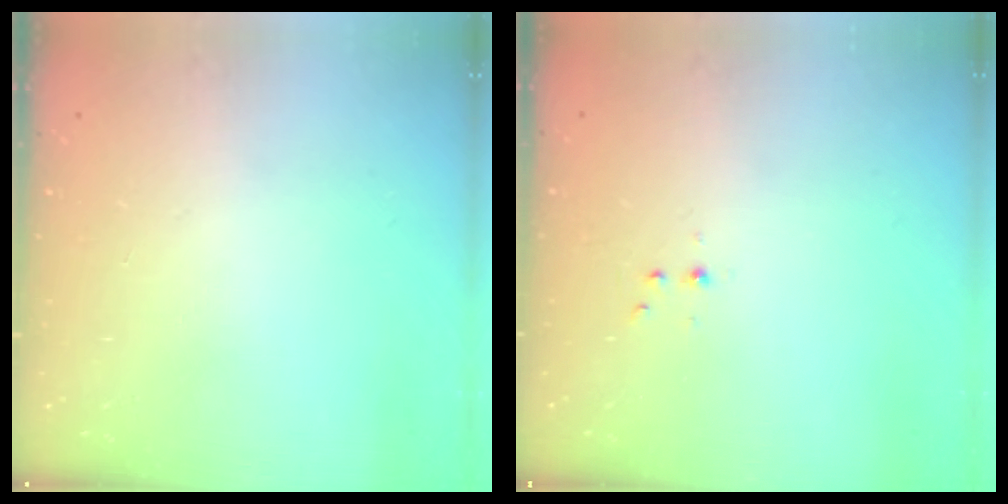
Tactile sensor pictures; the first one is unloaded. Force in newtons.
{"total": 3.0, "press": 2.6, "slide": 1.5}